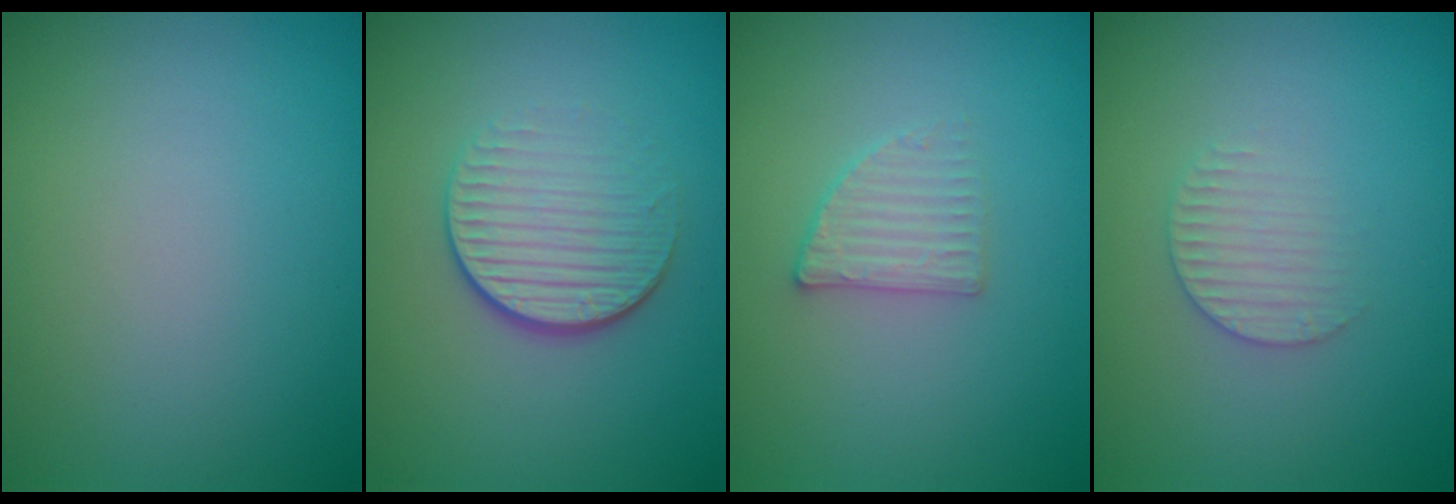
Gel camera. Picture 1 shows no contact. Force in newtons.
{"total": 4.1, "press": 2.7, "slide": 3.1}
{"total": 2.1, "press": 2.1, "slide": 0.4}
{"total": 1.9, "press": 1.9, "slide": 0.3}